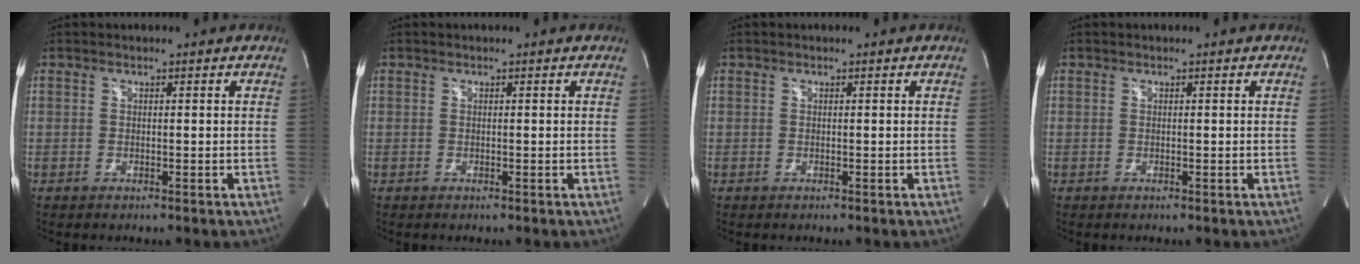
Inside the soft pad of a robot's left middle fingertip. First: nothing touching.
{"total": 0.0}
{"total": 0.0}
{"total": 0.0}